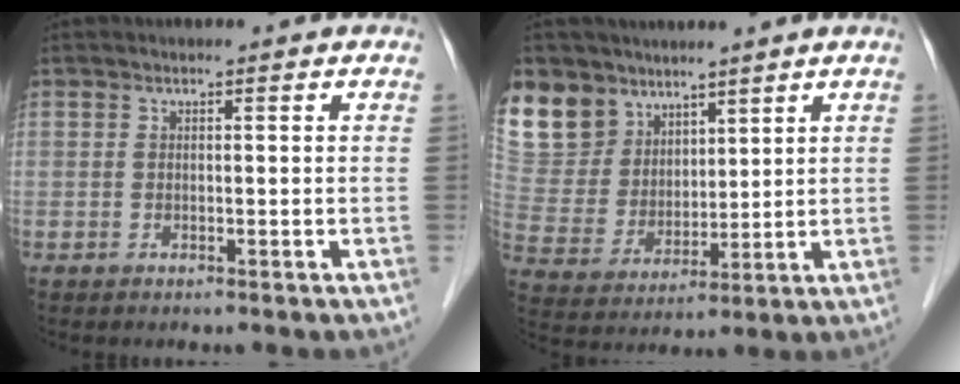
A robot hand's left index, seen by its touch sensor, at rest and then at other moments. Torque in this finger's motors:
{"motor_torque": [2.02, -0.12, 0.82, 0.20]}